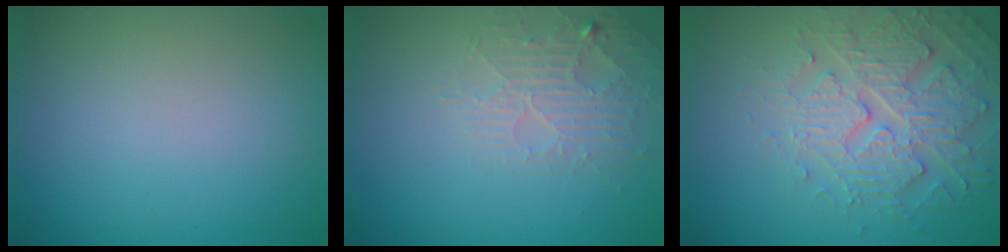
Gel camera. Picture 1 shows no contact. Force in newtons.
{"total": 3.1, "press": 3.0, "slide": 0.6}
{"total": 4.6, "press": 4.4, "slide": 1.1}